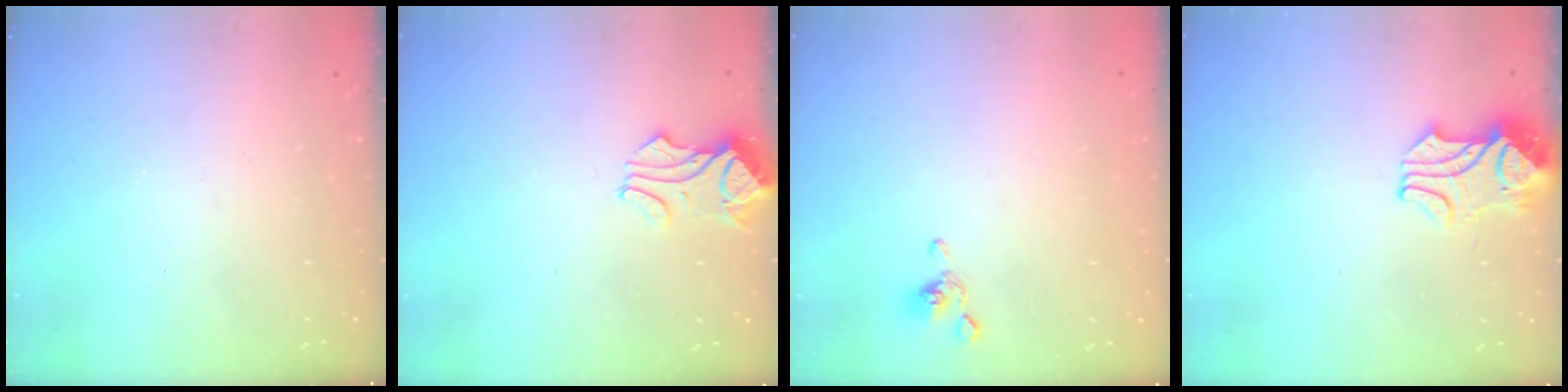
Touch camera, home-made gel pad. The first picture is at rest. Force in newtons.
{"total": 0.6, "press": 0.2, "slide": 0.6}
{"total": 2.3, "press": 2.2, "slide": 0.7}
{"total": 2.4, "press": 2.2, "slide": 1.0}